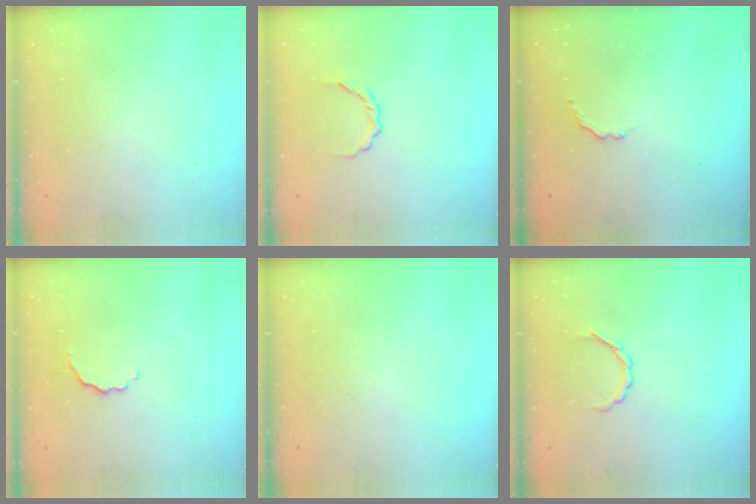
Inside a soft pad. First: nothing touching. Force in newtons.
{"total": 2.8, "press": 2.7, "slide": 0.8}
{"total": 2.9, "press": 2.7, "slide": 0.9}
{"total": 3.8, "press": 3.7, "slide": 1.0}
{"total": 0.0}
{"total": 3.0, "press": 2.8, "slide": 0.9}